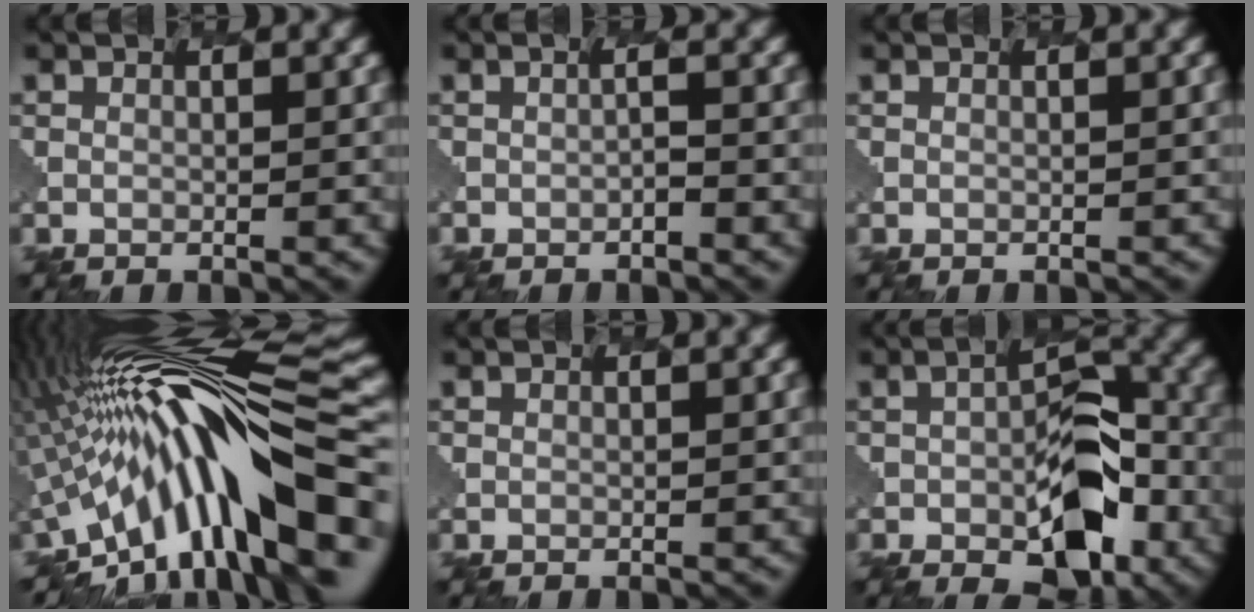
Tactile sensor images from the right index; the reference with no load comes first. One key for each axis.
{"total": 1.5, "fx": -0.9, "fy": -0.5, "fz": -1.1, "tx": -0.015, "ty": -0.008, "tz": -0.021}
{"total": 0.7, "fx": -0.2, "fy": 0.4, "fz": 0.6, "tx": -0.003, "ty": 0.000, "tz": 0.001}
{"total": 11.5, "fx": -4.1, "fy": 3.0, "fz": 10.3, "tx": -0.167, "ty": 0.047, "tz": -0.107}
{"total": 0.7, "fx": 0.0, "fy": 0.4, "fz": 0.5, "tx": -0.002, "ty": 0.004, "tz": 0.001}
{"total": 8.6, "fx": -4.4, "fy": 4.7, "fz": 5.7, "tx": -0.107, "ty": -0.008, "tz": -0.081}